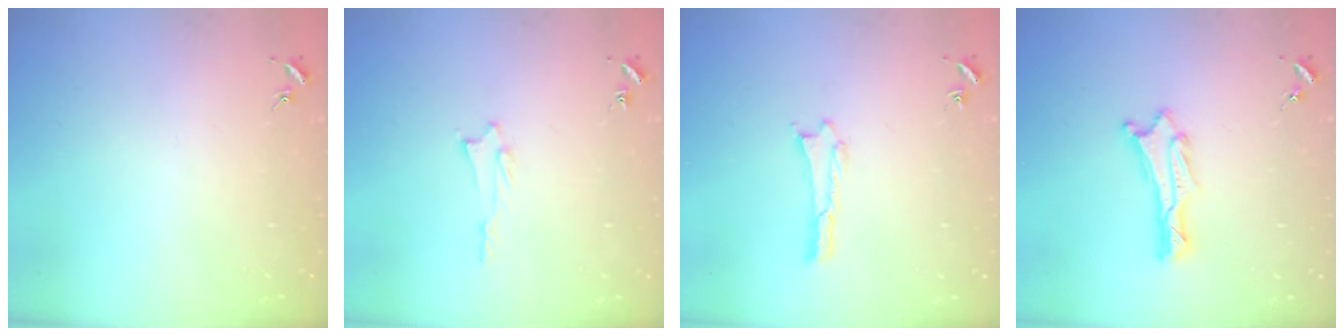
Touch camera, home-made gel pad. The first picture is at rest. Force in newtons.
{"total": 1.2, "press": 1.2, "slide": 0.1}
{"total": 0.0}
{"total": 0.9, "press": 0.8, "slide": 0.1}